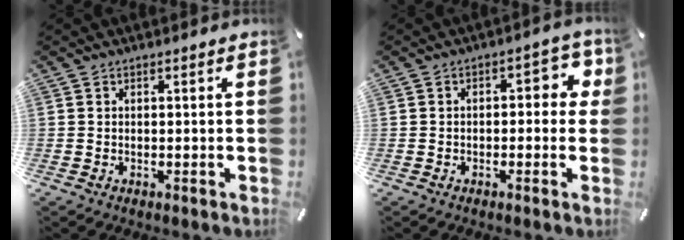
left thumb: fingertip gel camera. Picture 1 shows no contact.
{"total": 5.8, "force": [0.3, 3.3, 4.8], "torque": [-0.061, 0.006, -0.004]}